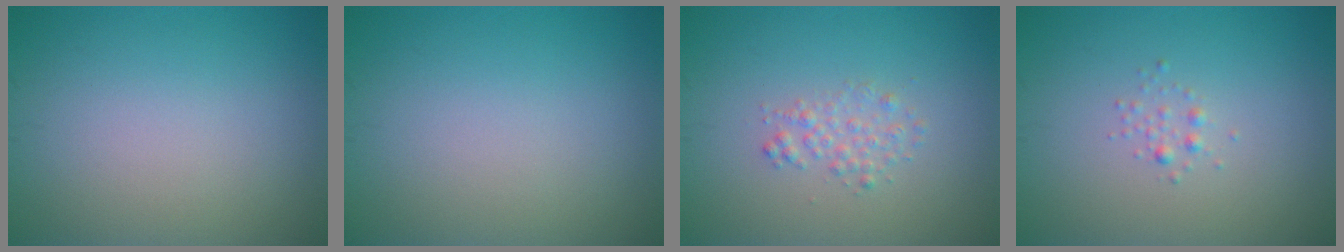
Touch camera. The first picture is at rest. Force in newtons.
{"total": 0.0}
{"total": 1.5, "press": 1.5, "slide": 0.0}
{"total": 0.8, "press": 0.8, "slide": 0.0}